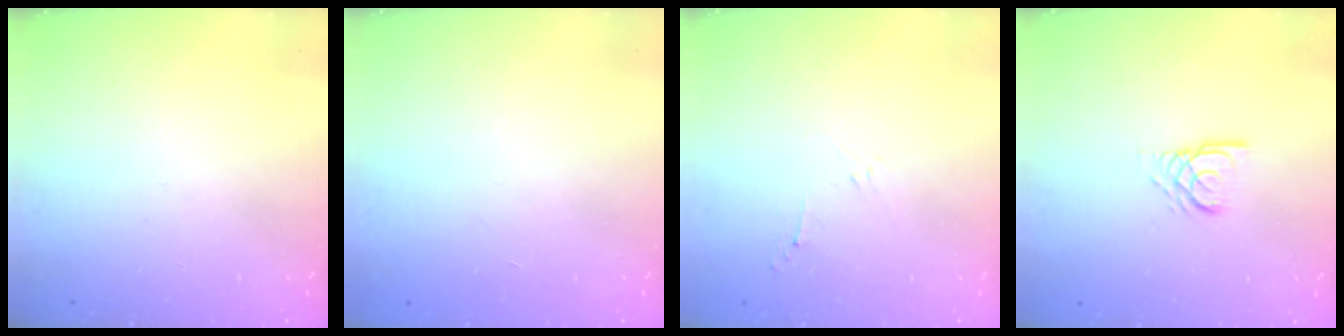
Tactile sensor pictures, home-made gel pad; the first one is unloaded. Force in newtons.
{"total": 0.9, "press": 0.8, "slide": 0.2}
{"total": 2.8, "press": 2.7, "slide": 0.6}
{"total": 3.1, "press": 3.0, "slide": 0.2}